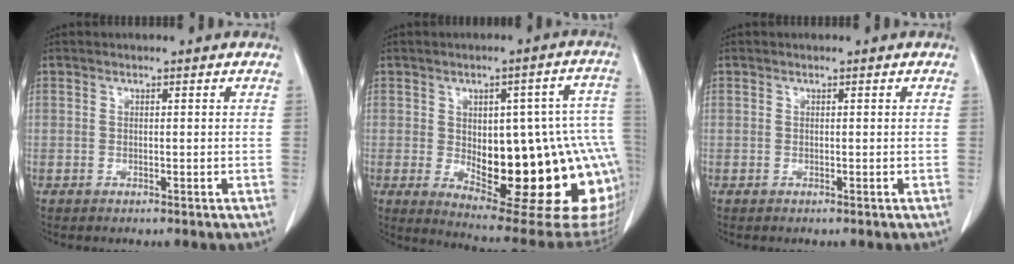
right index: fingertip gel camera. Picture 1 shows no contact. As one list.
[{"total": 25.0, "force": [-4.0, 8.1, 23.4], "torque": [-0.236, 0.017, -0.026]}, {"total": 0.0}]